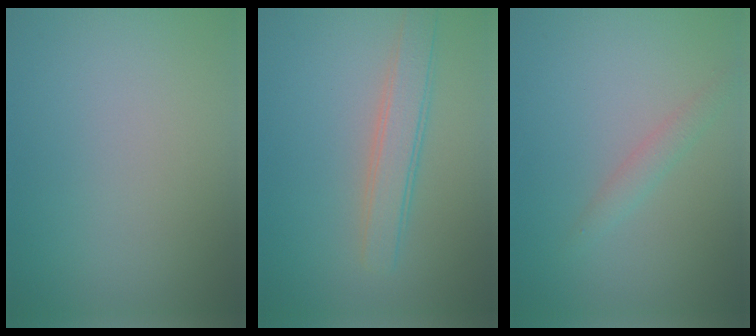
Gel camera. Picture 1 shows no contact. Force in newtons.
{"total": 3.1, "press": 3.1, "slide": 0.0}
{"total": 1.4, "press": 1.4, "slide": 0.0}